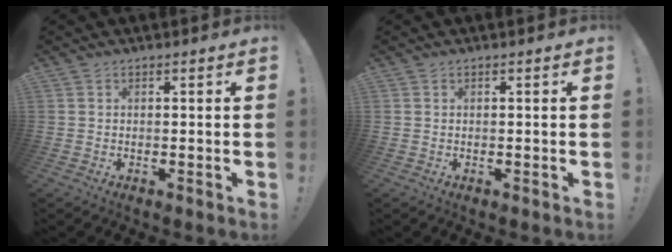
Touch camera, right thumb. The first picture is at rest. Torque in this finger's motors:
{"motor_torque": [0.00, 0.00, 0.00, 0.00, 0.00]}